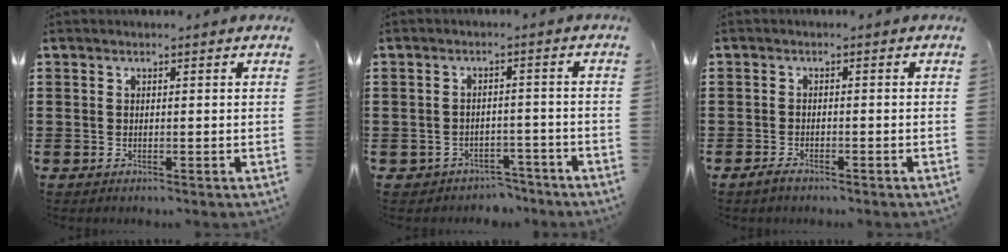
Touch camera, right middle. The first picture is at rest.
{"total": 2.9, "force": [-2.8, 0.9, -0.3], "torque": [-0.006, 0.001, -0.063]}
{"total": 1.5, "force": [-1.2, 0.6, 0.7], "torque": [-0.023, -0.002, -0.027]}